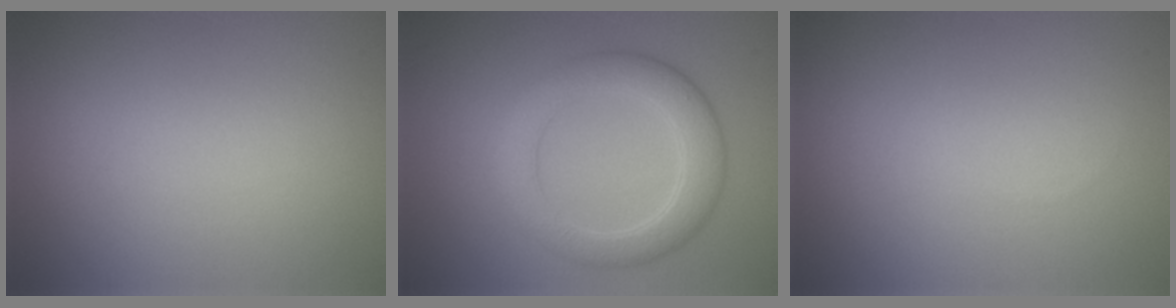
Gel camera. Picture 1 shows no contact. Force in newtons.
{"total": 4.3, "press": 4.3, "slide": 0.3}
{"total": 0.0}